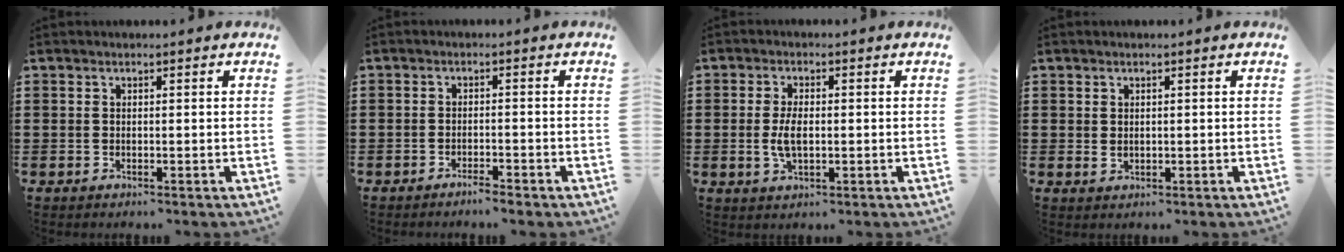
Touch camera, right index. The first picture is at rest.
{"total": 1.8, "force": [-1.6, 0.1, 0.7], "torque": [-0.015, 0.000, -0.030]}
{"total": 4.4, "force": [-0.4, 2.1, 3.8], "torque": [-0.085, -0.001, -0.011]}
{"total": 1.0, "force": [0.3, 0.8, 0.5], "torque": [-0.012, 0.007, 0.005]}